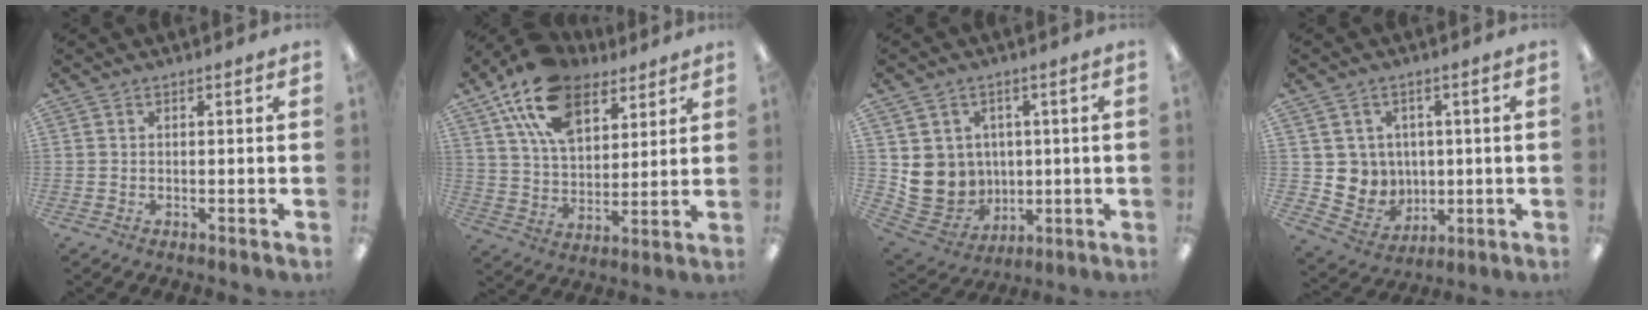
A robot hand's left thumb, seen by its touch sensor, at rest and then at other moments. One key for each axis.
{"total": 18.1, "fx": 11.0, "fy": 10.2, "fz": 10.0, "tx": -0.190, "ty": -0.033, "tz": 0.202}
{"total": 8.6, "fx": 1.7, "fy": 8.4, "fz": 0.5, "tx": -0.036, "ty": -0.015, "tz": 0.045}
{"total": 6.6, "fx": 2.6, "fy": 6.0, "fz": -0.9, "tx": -0.014, "ty": -0.016, "tz": 0.060}